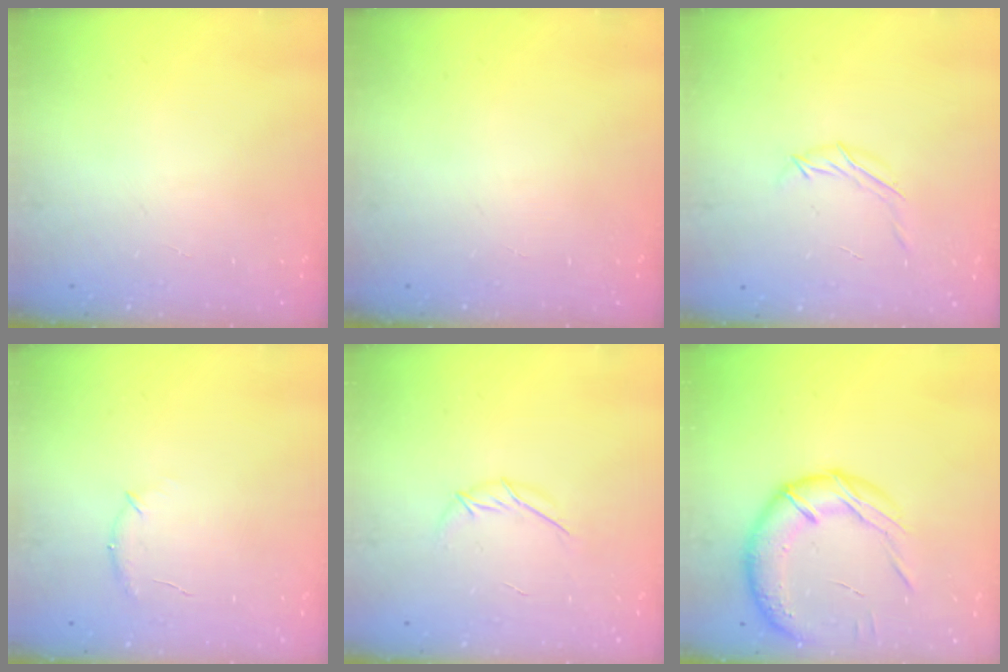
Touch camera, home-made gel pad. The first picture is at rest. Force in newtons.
{"total": 0.0}
{"total": 4.5, "press": 4.4, "slide": 0.9}
{"total": 6.9, "press": 6.7, "slide": 1.8}
{"total": 5.7, "press": 5.7, "slide": 0.9}
{"total": 17.2, "press": 16.9, "slide": 3.1}